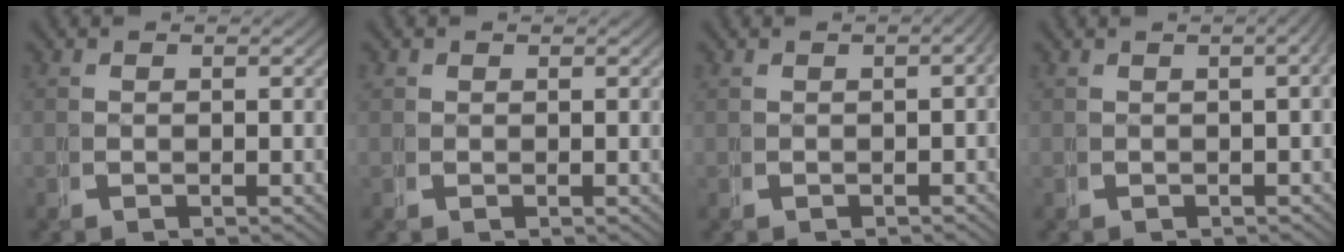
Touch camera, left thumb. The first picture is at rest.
{"total": 0.6, "force": [0.4, 0.4, 0.0], "torque": [-0.006, -0.007, 0.011]}
{"total": 1.6, "force": [-0.4, 0.7, 1.4], "torque": [-0.019, 0.000, -0.005]}
{"total": 3.2, "force": [0.0, 1.2, 2.9], "torque": [-0.031, 0.015, -0.002]}